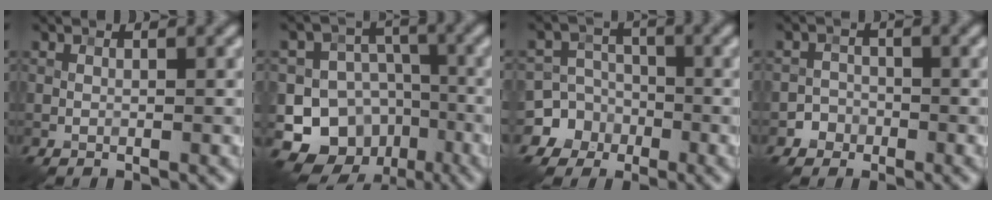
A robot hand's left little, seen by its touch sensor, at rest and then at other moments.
{"total": 12.9, "force": [-6.2, 10.7, 3.6], "torque": [-0.051, -0.021, -0.110]}
{"total": 7.5, "force": [-3.2, 6.8, 0.4], "torque": [-0.002, -0.004, -0.076]}
{"total": 1.9, "force": [-1.1, 1.5, -0.1], "torque": [0.024, 0.008, -0.023]}